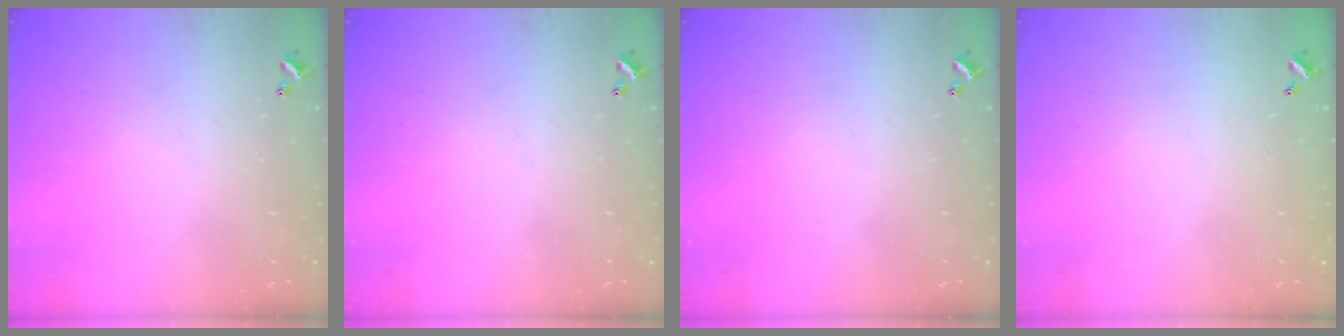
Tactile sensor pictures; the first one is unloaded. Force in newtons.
{"total": 0.0}
{"total": 0.0}
{"total": 2.9, "press": 2.9, "slide": 0.1}